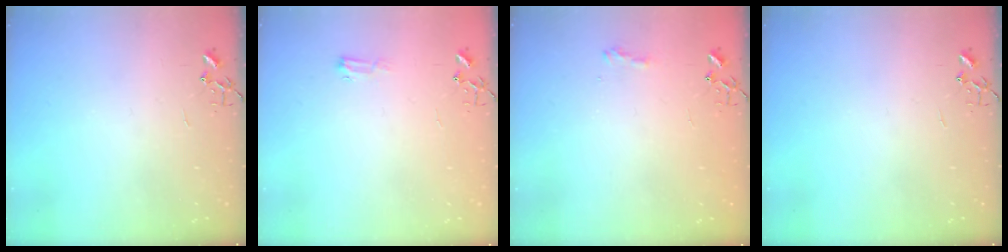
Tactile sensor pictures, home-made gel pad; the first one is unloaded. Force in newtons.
{"total": 5.1, "press": 5.1, "slide": 0.6}
{"total": 6.8, "press": 6.8, "slide": 0.6}
{"total": 0.0}